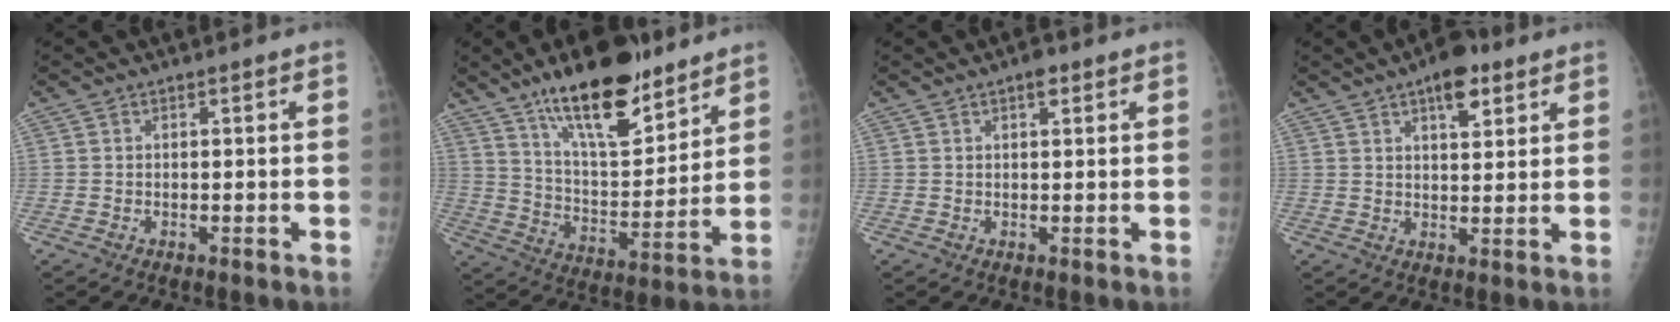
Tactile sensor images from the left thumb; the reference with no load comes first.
{"total": 19.7, "force": [13.6, 7.0, 12.4], "torque": [-0.165, -0.077, 0.233]}
{"total": 2.1, "force": [1.2, 0.8, 1.4], "torque": [-0.017, -0.003, 0.016]}
{"total": 7.6, "force": [4.4, 3.3, 5.2], "torque": [-0.056, -0.017, 0.061]}